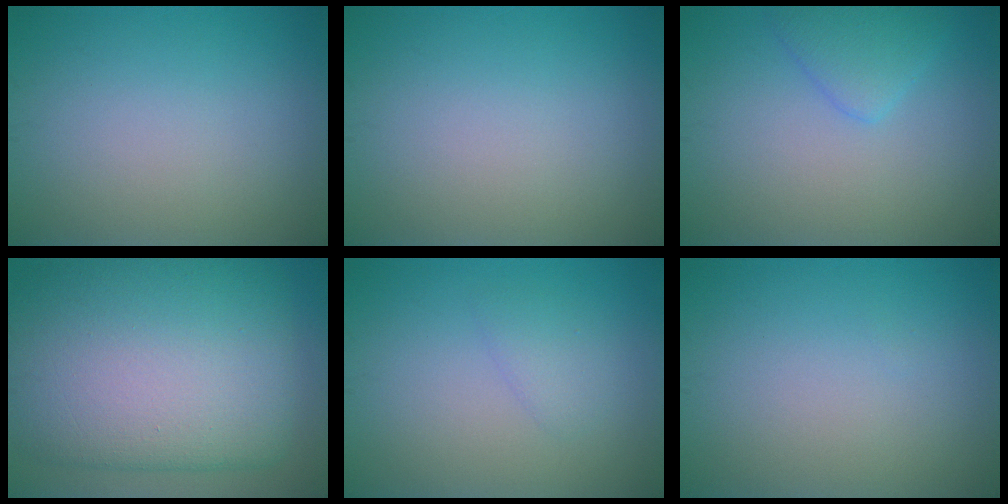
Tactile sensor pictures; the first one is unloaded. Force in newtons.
{"total": 0.0}
{"total": 2.3, "press": 2.3, "slide": 0.2}
{"total": 15.5, "press": 15.5, "slide": 0.3}
{"total": 1.3, "press": 1.3, "slide": 0.1}
{"total": 0.0}